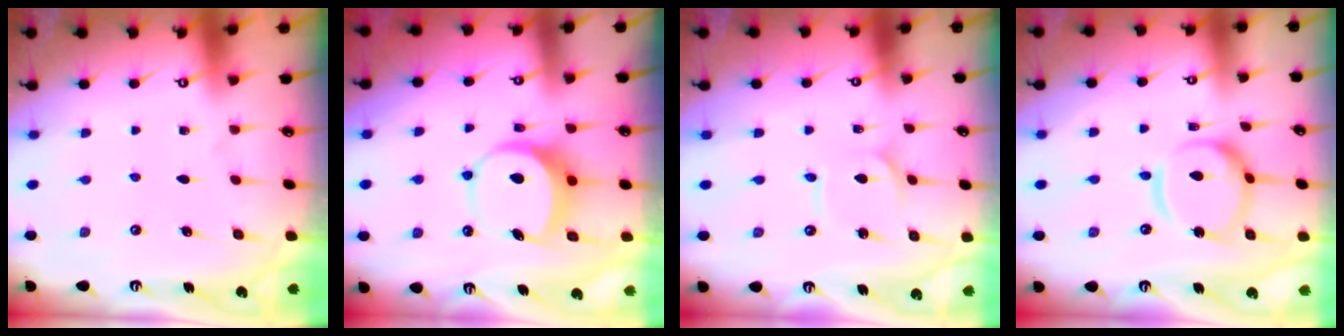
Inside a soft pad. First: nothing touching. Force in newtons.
{"total": 7.4, "press": 7.4, "slide": 0.8}
{"total": 2.1, "press": 2.1, "slide": 0.3}
{"total": 12.7, "press": 12.6, "slide": 1.3}